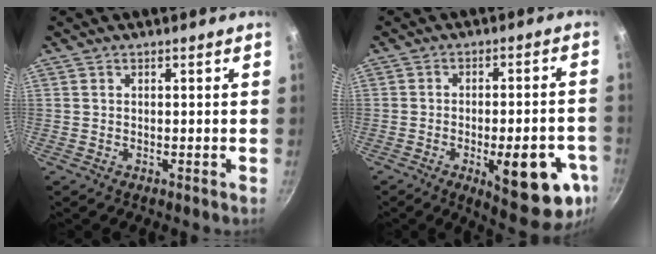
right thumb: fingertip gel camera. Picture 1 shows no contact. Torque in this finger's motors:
{"motor_torque": [1.90, 1.65, 1.65, -0.29, 0.32]}